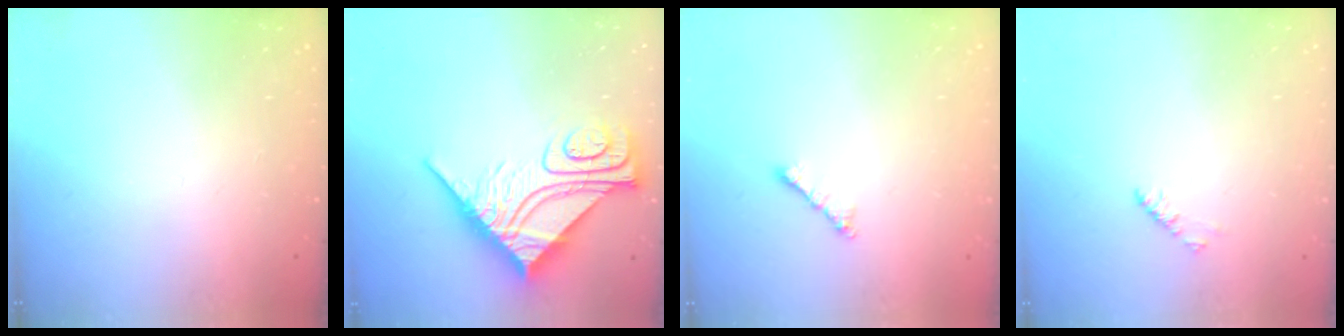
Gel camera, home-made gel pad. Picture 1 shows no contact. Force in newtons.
{"total": 14.7, "press": 14.7, "slide": 1.2}
{"total": 2.0, "press": 1.9, "slide": 0.6}
{"total": 3.4, "press": 3.3, "slide": 0.5}